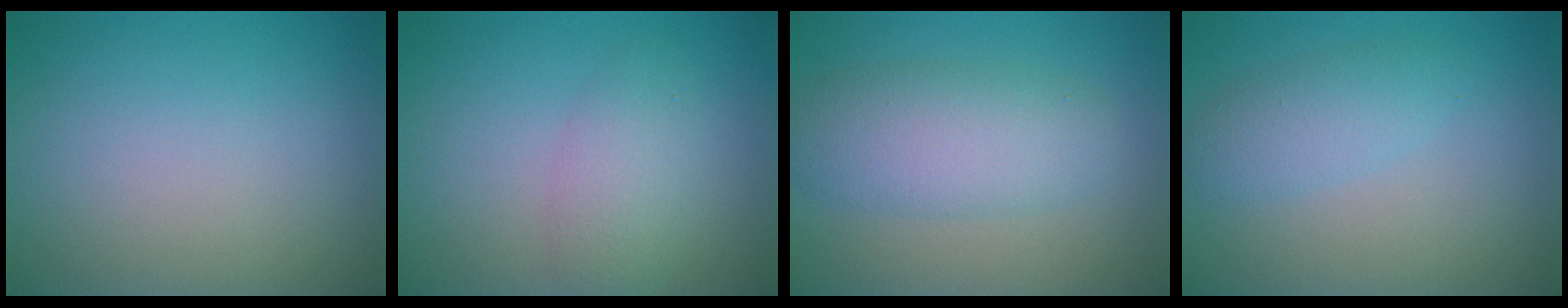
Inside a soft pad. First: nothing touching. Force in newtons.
{"total": 2.8, "press": 2.8, "slide": 0.1}
{"total": 5.1, "press": 5.1, "slide": 0.0}
{"total": 2.4, "press": 2.4, "slide": 0.1}